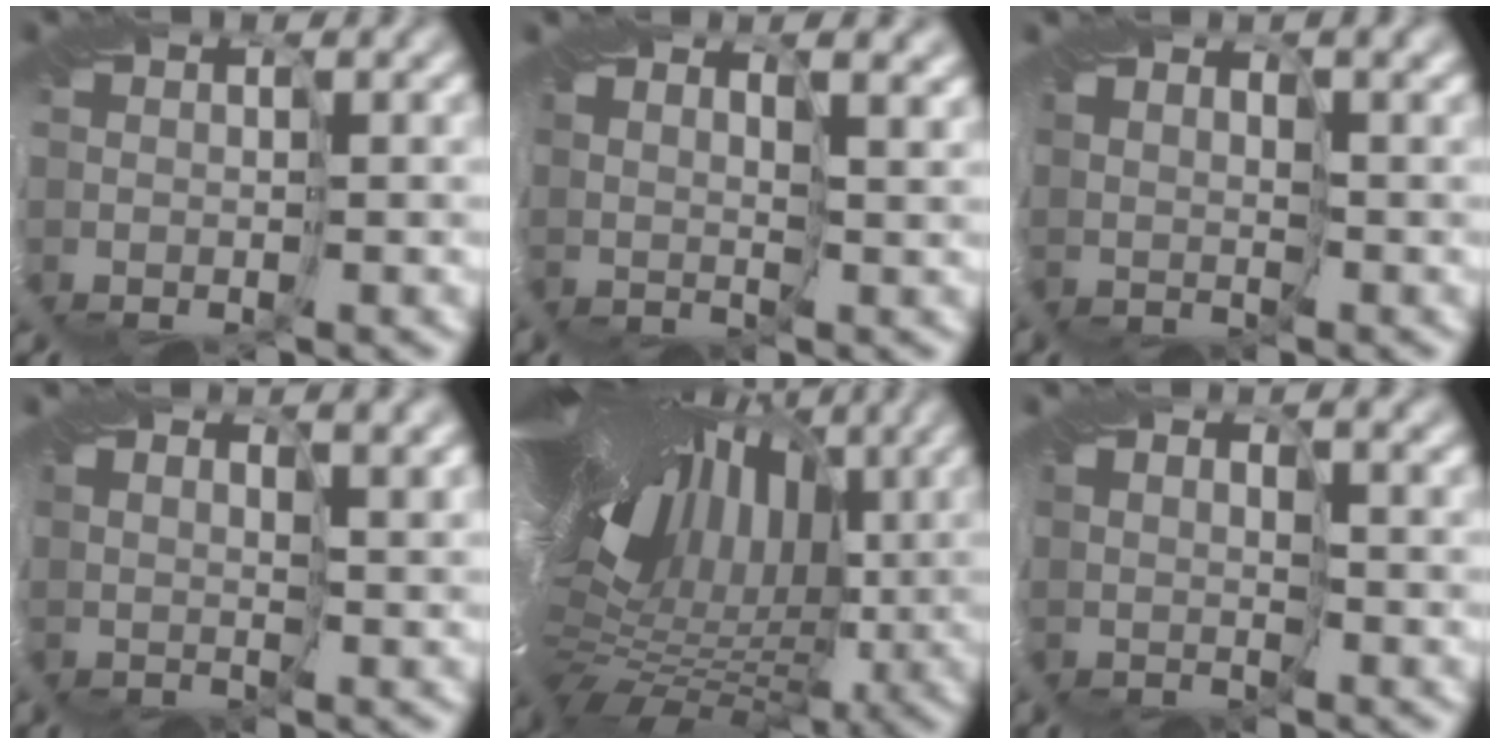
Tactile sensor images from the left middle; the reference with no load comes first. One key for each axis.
{"total": 3.4, "fx": 3.2, "fy": 0.8, "fz": 0.6, "tx": -0.016, "ty": 0.007, "tz": 0.063}
{"total": 2.5, "fx": 2.3, "fy": 0.8, "fz": 0.6, "tx": -0.016, "ty": 0.008, "tz": 0.046}
{"total": 3.3, "fx": 3.2, "fy": 0.7, "fz": 0.8, "tx": -0.019, "ty": 0.009, "tz": 0.063}
{"total": 17.9, "fx": 4.8, "fy": 10.5, "fz": 13.7, "tx": -0.221, "ty": 0.033, "tz": 0.087}
{"total": 1.8, "fx": 1.7, "fy": 0.4, "fz": 0.0, "tx": -0.004, "ty": 0.005, "tz": 0.037}